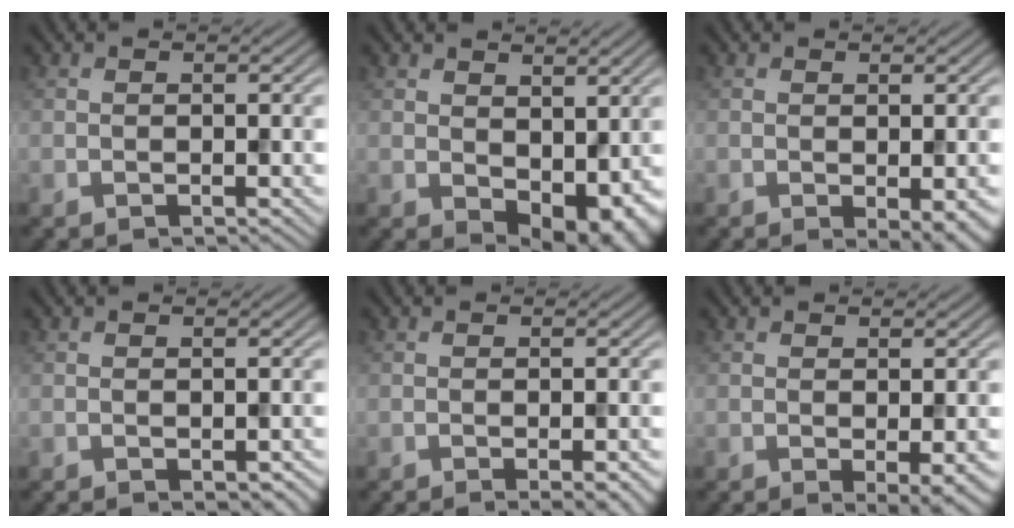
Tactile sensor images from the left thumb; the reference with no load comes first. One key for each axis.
{"total": 6.4, "fx": 0.3, "fy": 4.1, "fz": 4.9, "tx": -0.069, "ty": -0.023, "tz": 0.019}
{"total": 3.1, "fx": -0.9, "fy": 0.7, "fz": 2.9, "tx": -0.044, "ty": -0.007, "tz": -0.009}
{"total": 1.3, "fx": -0.8, "fy": 0.4, "fz": 1.0, "tx": -0.014, "ty": -0.002, "tz": -0.007}
{"total": 3.4, "fx": -1.5, "fy": 0.8, "fz": 2.9, "tx": -0.032, "ty": 0.004, "tz": -0.022}
{"total": 3.1, "fx": -0.6, "fy": 0.7, "fz": 3.0, "tx": -0.047, "ty": -0.005, "tz": -0.008}